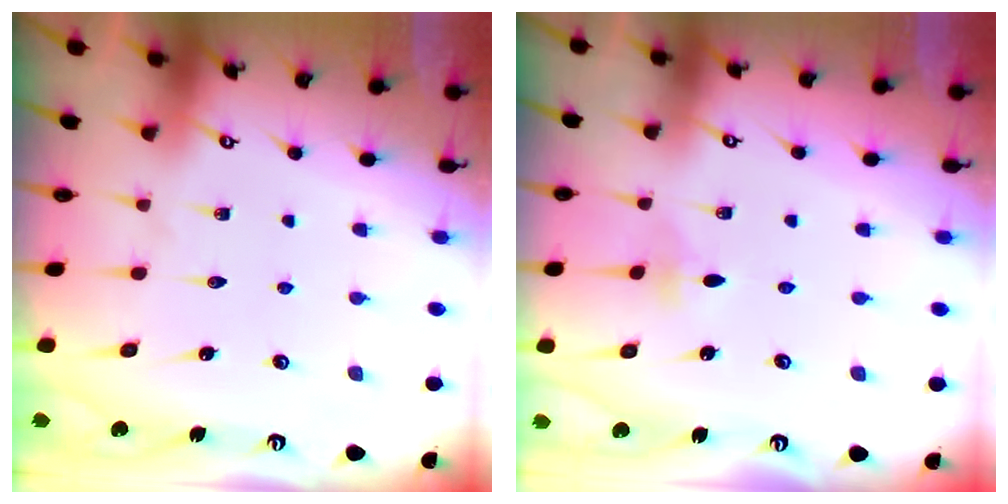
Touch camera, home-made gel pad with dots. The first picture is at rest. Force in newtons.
{"total": 2.4, "press": 2.3, "slide": 0.7}